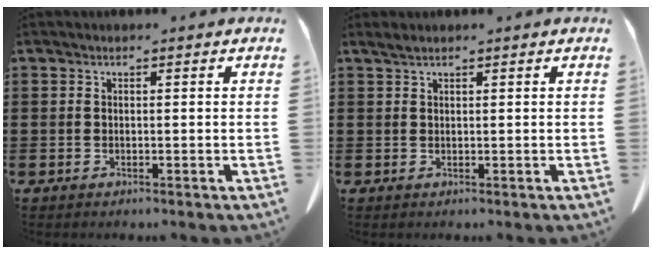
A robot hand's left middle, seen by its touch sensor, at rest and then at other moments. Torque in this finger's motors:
{"motor_torque": [-0.07, 0.09, 0.02, 0.01]}